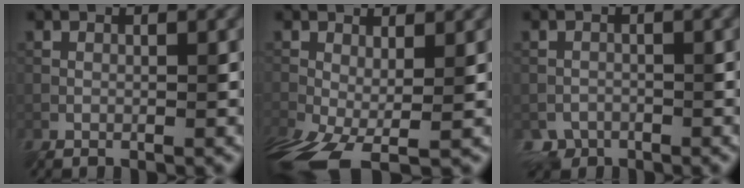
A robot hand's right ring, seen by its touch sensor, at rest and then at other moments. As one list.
[{"total": 8.0, "force": [-3.8, 3.5, 6.1], "torque": [-0.132, -0.040, -0.053]}, {"total": 2.2, "force": [-1.8, 1.2, -0.6], "torque": [0.009, -0.005, -0.031]}]